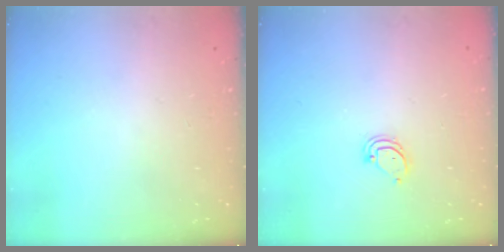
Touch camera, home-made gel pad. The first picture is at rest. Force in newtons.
{"total": 3.4, "press": 3.4, "slide": 0.4}